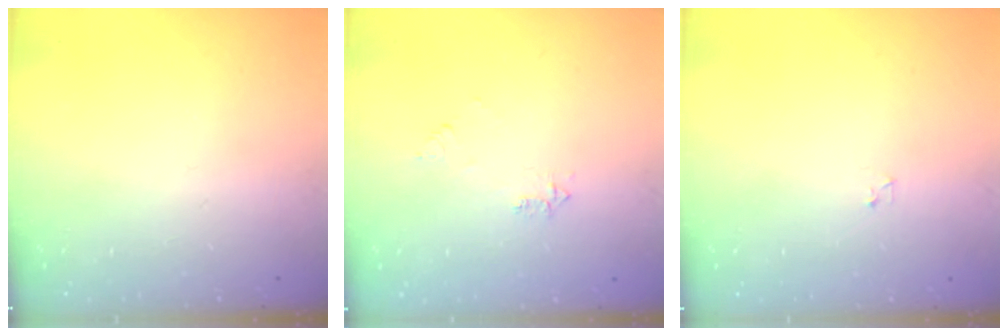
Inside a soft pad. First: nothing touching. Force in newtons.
{"total": 4.7, "press": 4.6, "slide": 0.6}
{"total": 1.6, "press": 1.6, "slide": 0.2}